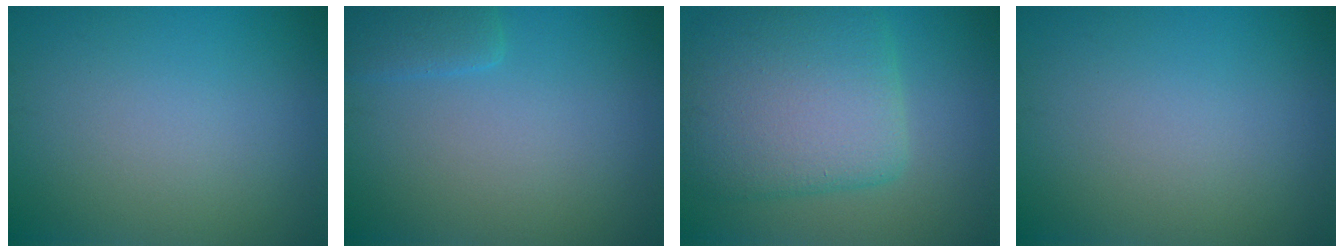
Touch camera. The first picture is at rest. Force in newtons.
{"total": 1.9, "press": 1.8, "slide": 0.3}
{"total": 8.6, "press": 8.6, "slide": 0.3}
{"total": 0.0}